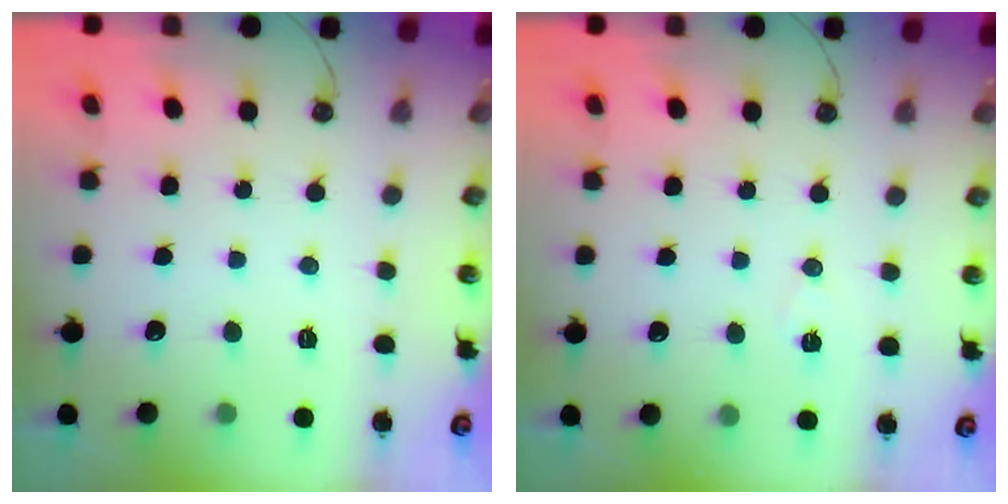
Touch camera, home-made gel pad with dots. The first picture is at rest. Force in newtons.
{"total": 6.9, "press": 5.2, "slide": 4.5}